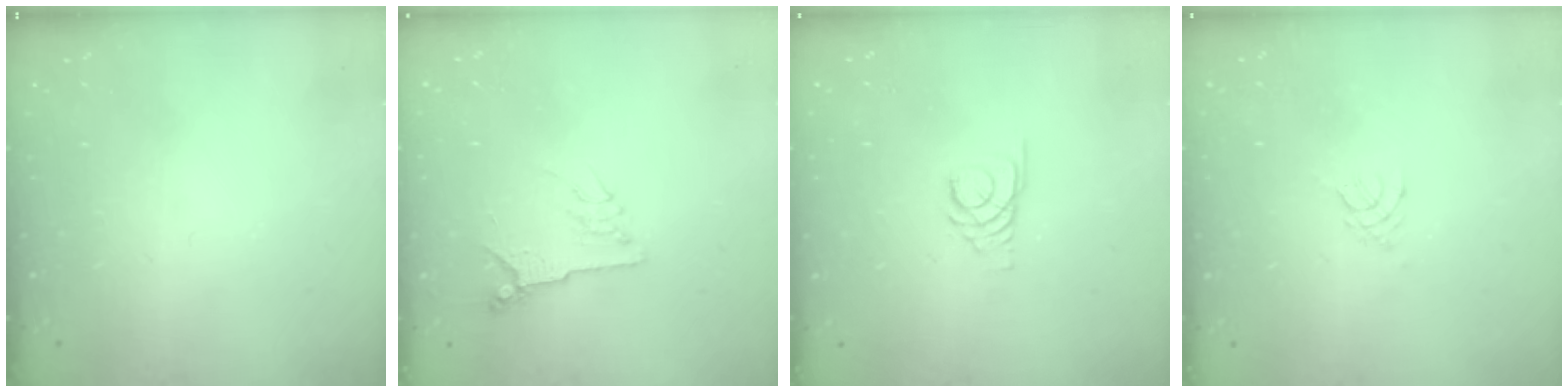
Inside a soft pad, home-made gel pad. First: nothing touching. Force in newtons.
{"total": 5.1, "press": 5.1, "slide": 0.8}
{"total": 3.4, "press": 3.3, "slide": 0.3}
{"total": 2.7, "press": 2.6, "slide": 0.6}